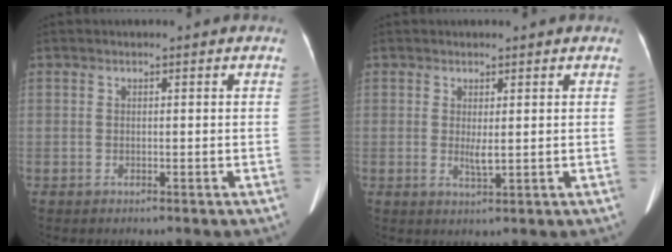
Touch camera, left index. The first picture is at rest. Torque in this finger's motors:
{"motor_torque": [0.64, 0.07, 0.25, 0.07]}